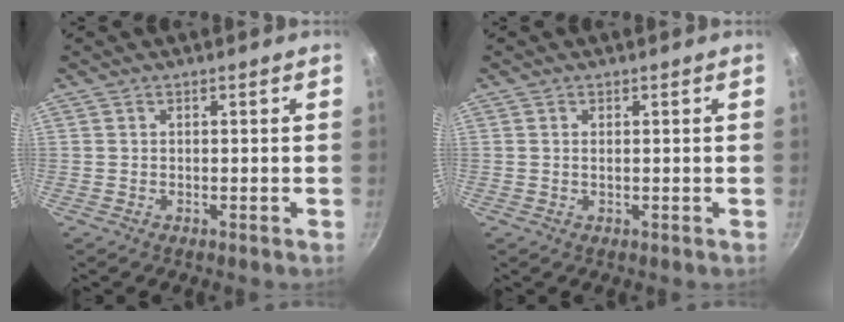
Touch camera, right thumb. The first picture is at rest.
{"total": 0.6, "force": [0.1, 0.2, 0.5], "torque": [-0.012, -0.001, 0.001]}